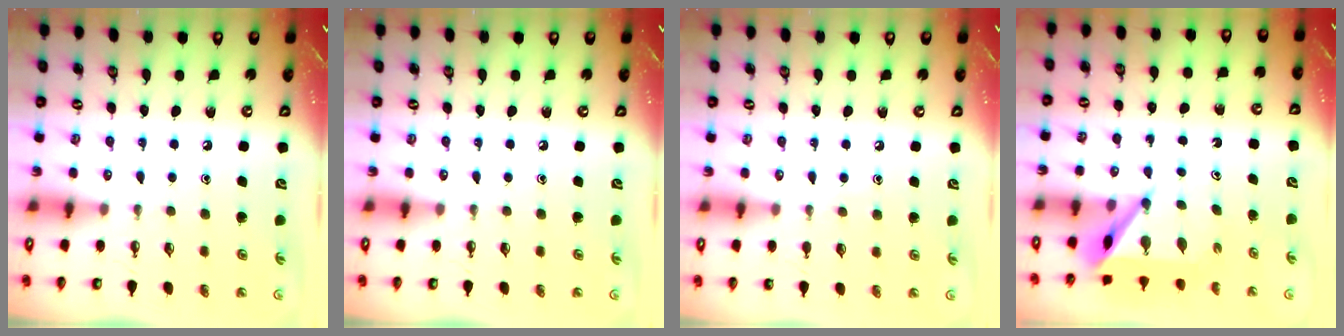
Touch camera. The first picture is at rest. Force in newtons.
{"total": 0.0}
{"total": 2.9, "press": 2.9, "slide": 0.3}
{"total": 6.6, "press": 6.6, "slide": 0.4}